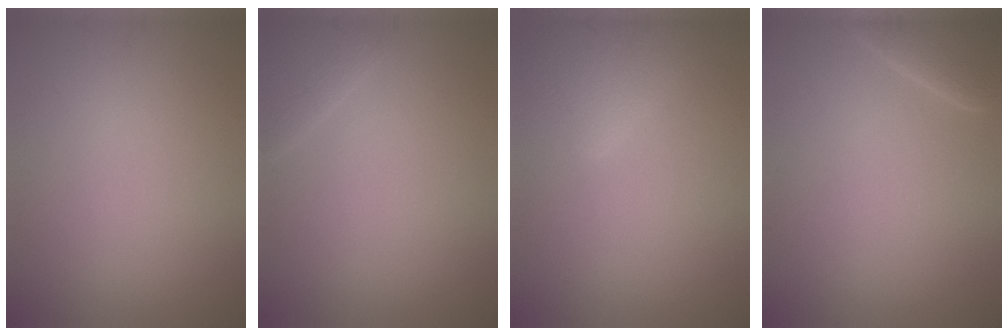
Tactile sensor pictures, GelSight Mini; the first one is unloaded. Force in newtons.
{"total": 1.5, "press": 1.5, "slide": 0.0}
{"total": 3.0, "press": 3.0, "slide": 0.2}
{"total": 4.4, "press": 4.4, "slide": 0.5}